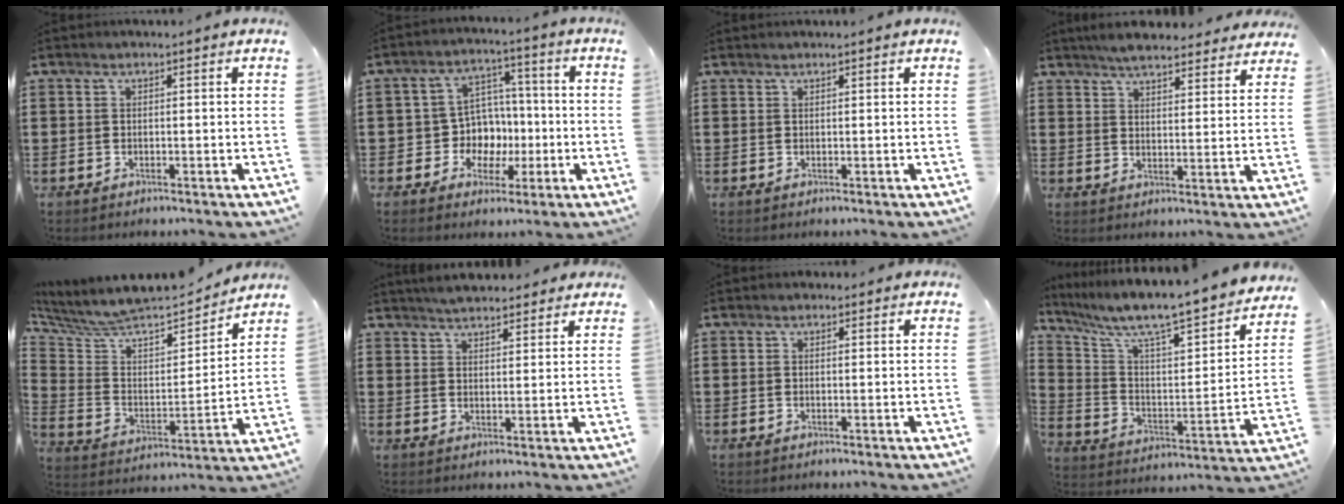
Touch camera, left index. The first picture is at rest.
{"total": 7.7, "force": [-0.8, 7.1, 2.8], "torque": [-0.066, 0.015, -0.006]}
{"total": 0.5, "force": [0.5, 0.0, 0.2], "torque": [-0.006, -0.002, 0.011]}
{"total": 5.3, "force": [5.1, 0.8, 1.4], "torque": [-0.045, -0.013, 0.094]}
{"total": 7.4, "force": [6.9, 1.6, 2.2], "torque": [-0.084, -0.061, 0.113]}
{"total": 3.9, "force": [3.8, 0.8, 0.6], "torque": [-0.023, -0.005, 0.072]}
{"total": 1.1, "force": [0.9, 0.7, 0.2], "torque": [-0.006, 0.005, 0.017]}
{"total": 7.6, "force": [6.6, 0.4, 3.7], "torque": [-0.097, -0.069, 0.102]}